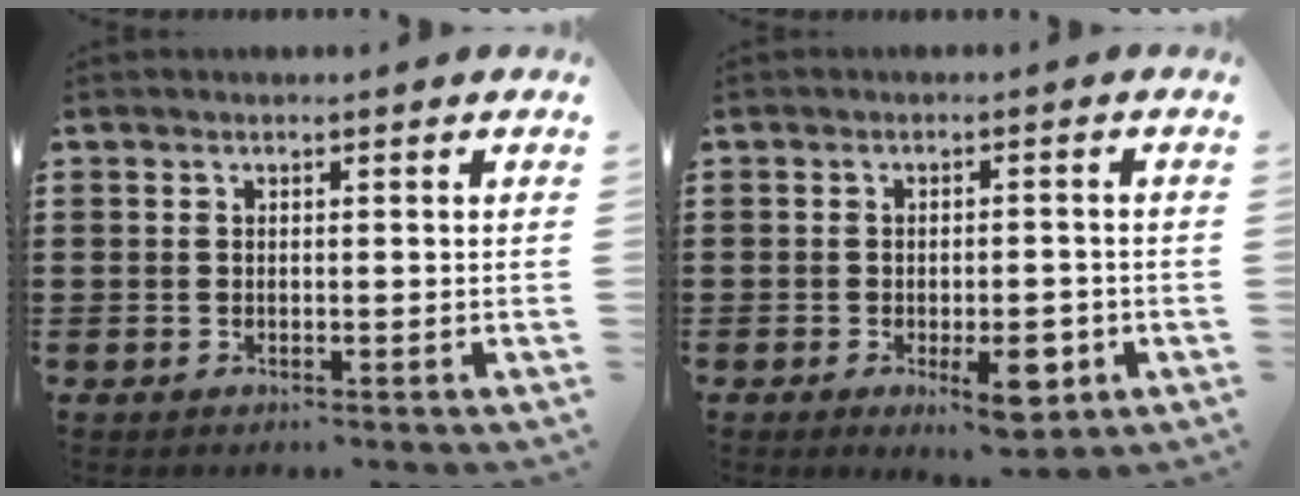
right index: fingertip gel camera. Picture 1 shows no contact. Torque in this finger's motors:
{"motor_torque": [0.18, -0.12, 0.48, 0.10]}